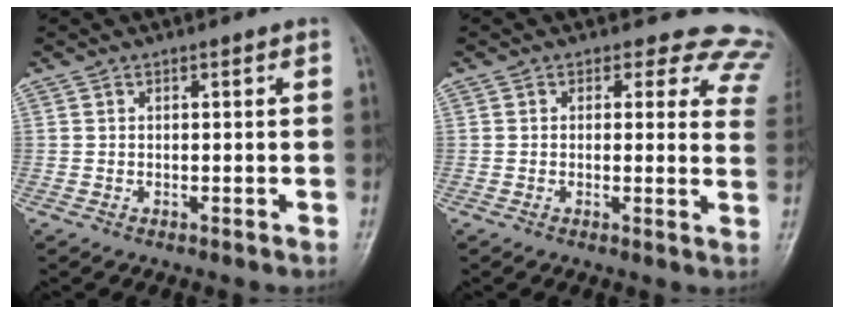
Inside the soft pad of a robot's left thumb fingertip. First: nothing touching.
{"total": 11.2, "force": [8.8, 6.0, 3.4], "torque": [0.025, -0.035, 0.061]}